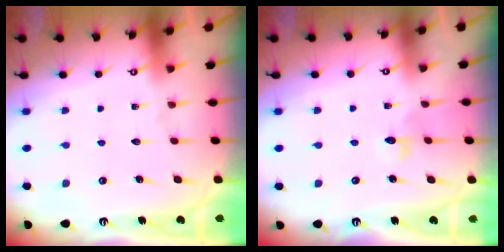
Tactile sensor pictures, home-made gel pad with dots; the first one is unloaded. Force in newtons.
{"total": 3.2, "press": 3.1, "slide": 0.7}